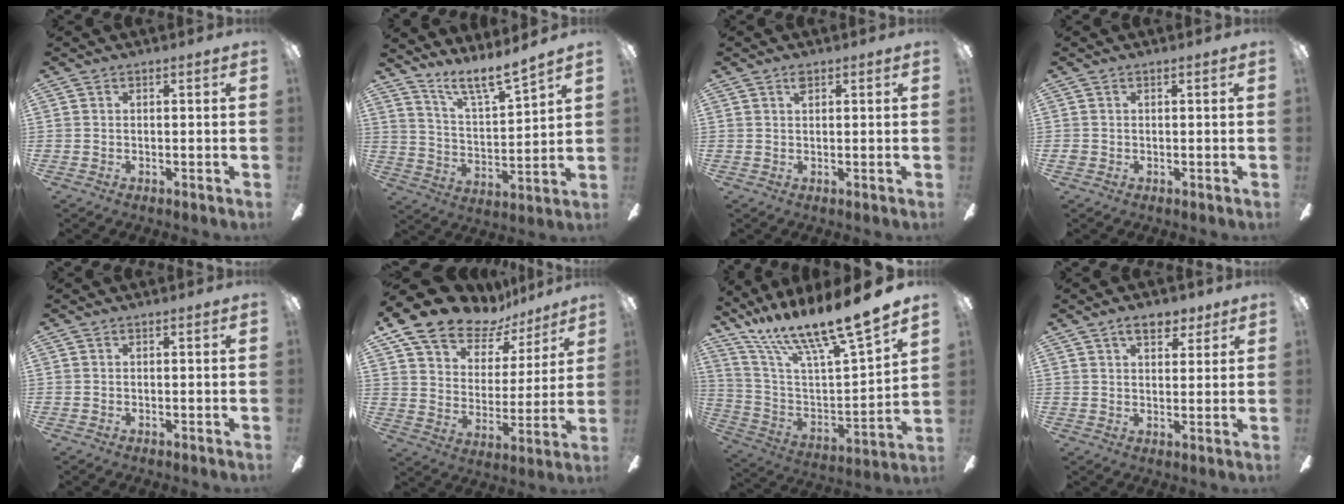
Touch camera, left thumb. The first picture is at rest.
{"total": 10.3, "force": [9.2, 0.8, 4.4], "torque": [-0.089, -0.066, 0.161]}
{"total": 1.6, "force": [1.1, 0.6, 1.0], "torque": [-0.023, 0.002, 0.019]}
{"total": 0.5, "force": [0.0, 0.4, 0.3], "torque": [-0.006, 0.003, -0.001]}
{"total": 0.0}
{"total": 15.6, "force": [12.9, 7.4, 4.9], "torque": [-0.103, -0.095, 0.233]}
{"total": 18.2, "force": [15.5, 1.3, 9.3], "torque": [-0.174, -0.121, 0.255]}
{"total": 6.3, "force": [4.2, 3.2, 3.6], "torque": [-0.045, -0.012, 0.072]}